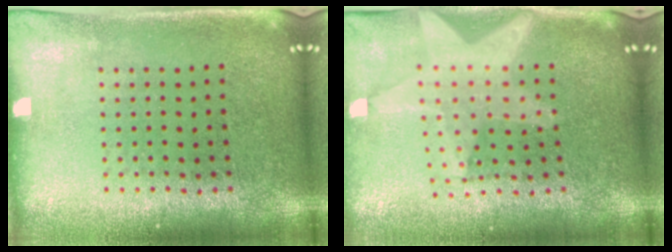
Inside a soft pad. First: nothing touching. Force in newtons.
{"total": 2.1, "press": 1.7, "slide": 1.2}